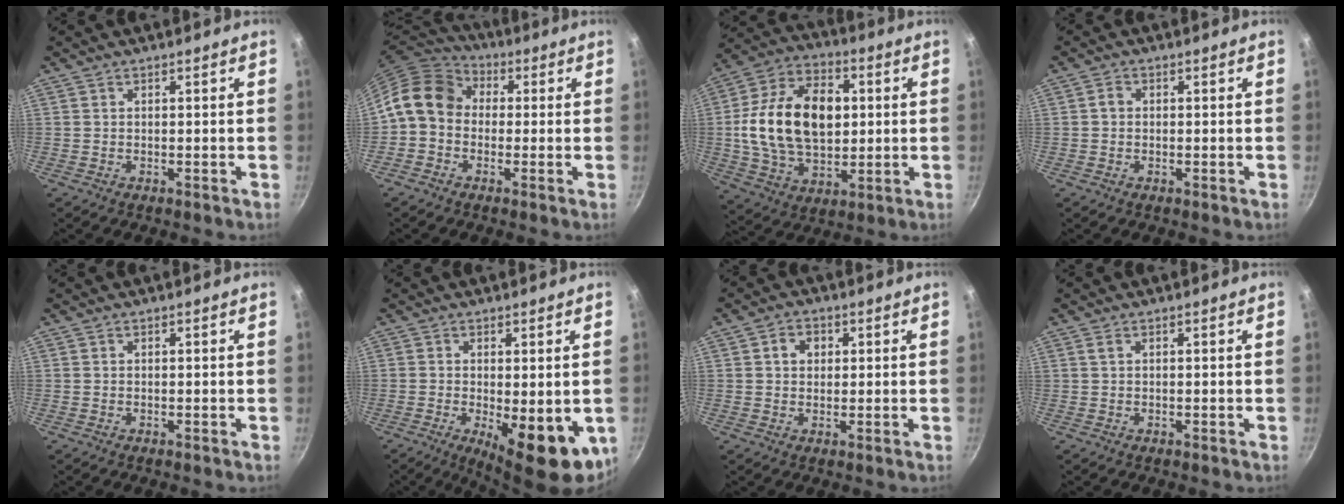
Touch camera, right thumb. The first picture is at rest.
{"total": 11.3, "force": [0.6, 9.3, 6.5], "torque": [-0.095, 0.032, -0.013]}
{"total": 21.3, "force": [1.9, 14.0, 15.9], "torque": [-0.258, 0.012, 0.030]}
{"total": 1.5, "force": [0.0, 1.3, 0.8], "torque": [-0.011, 0.009, -0.003]}
{"total": 0.0}
{"total": 12.2, "force": [-2.9, 4.6, 11.0], "torque": [-0.128, -0.011, -0.025]}
{"total": 3.9, "force": [1.0, 3.2, 2.0], "torque": [-0.013, 0.004, 0.013]}
{"total": 0.7, "force": [0.3, 0.3, 0.5], "torque": [-0.010, 0.002, 0.007]}